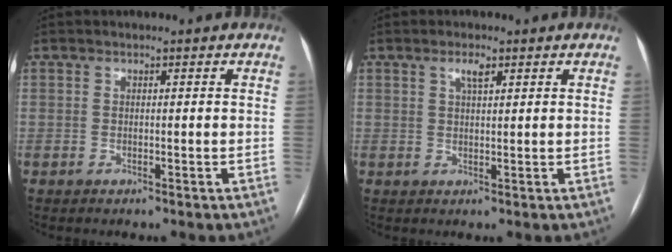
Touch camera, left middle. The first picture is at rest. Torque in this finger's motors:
{"motor_torque": [0.15, -0.28, 0.00, 0.00]}